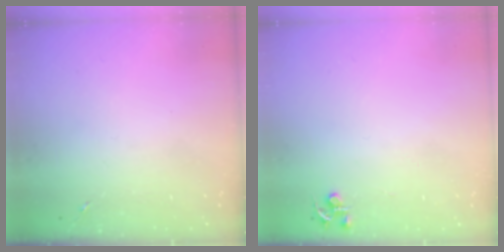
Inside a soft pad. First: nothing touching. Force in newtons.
{"total": 4.5, "press": 4.4, "slide": 0.5}